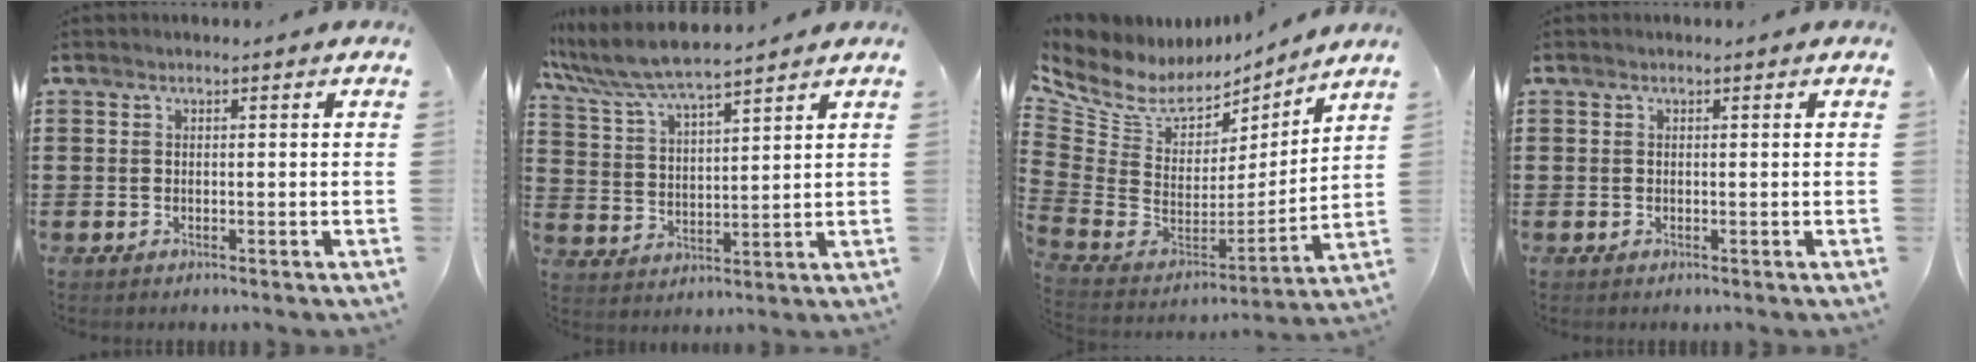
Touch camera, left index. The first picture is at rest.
{"total": 7.0, "force": [6.3, 0.6, 3.1], "torque": [-0.083, -0.025, 0.110]}
{"total": 6.4, "force": [4.7, 3.9, 1.7], "torque": [-0.073, -0.043, 0.084]}
{"total": 0.0}